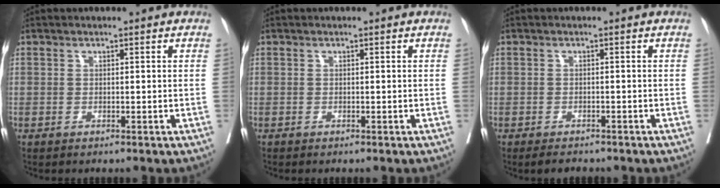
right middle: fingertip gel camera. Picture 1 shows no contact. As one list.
[{"total": 0.0}, {"total": 2.8, "force": [-2.4, 1.2, 0.9], "torque": [-0.014, -0.003, -0.032]}]